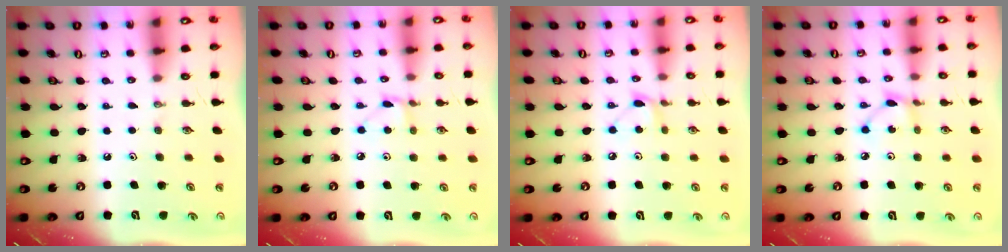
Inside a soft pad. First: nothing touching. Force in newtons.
{"total": 3.5, "press": 3.5, "slide": 0.4}
{"total": 4.7, "press": 4.7, "slide": 0.6}
{"total": 2.9, "press": 2.9, "slide": 0.1}